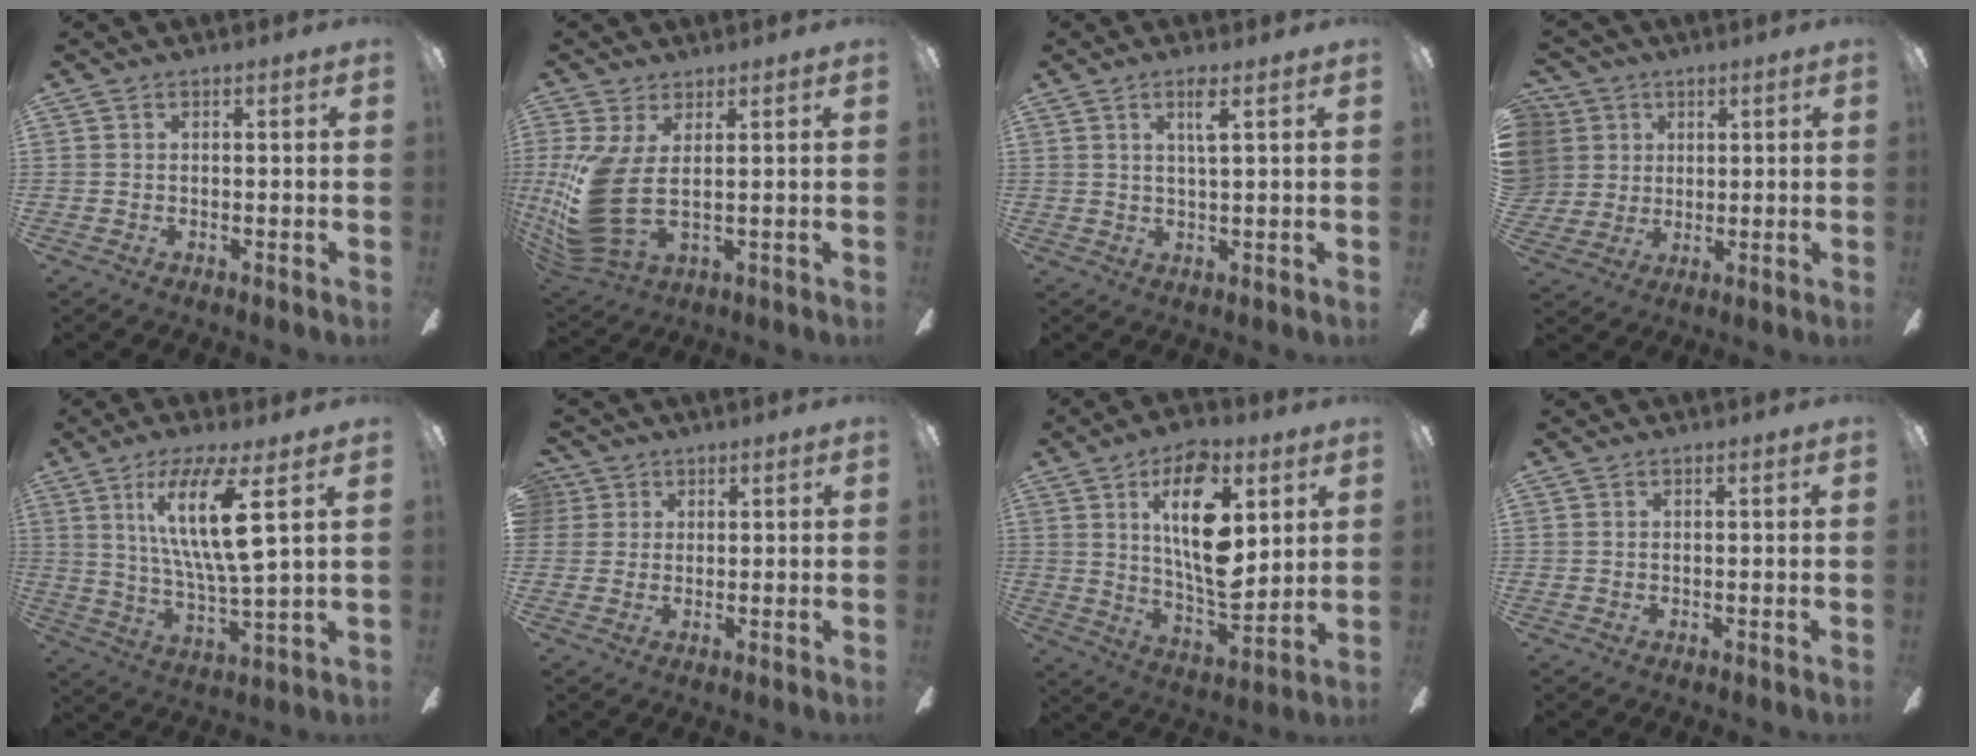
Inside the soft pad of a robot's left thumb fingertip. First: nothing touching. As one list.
[{"total": 13.9, "force": [1.0, 6.3, 12.4], "torque": [-0.273, -0.026, 0.025]}, {"total": 3.9, "force": [2.1, 0.5, 3.3], "torque": [-0.064, -0.002, 0.032]}, {"total": 7.9, "force": [2.3, 7.4, 1.0], "torque": [-0.044, -0.003, 0.049]}, {"total": 15.9, "force": [6.8, 3.0, 14.1], "torque": [-0.283, -0.014, 0.099]}, {"total": 3.4, "force": [1.5, 3.0, 0.3], "torque": [-0.008, 0.008, 0.027]}, {"total": 19.5, "force": [7.3, 8.9, 15.7], "torque": [-0.276, -0.032, 0.115]}, {"total": 0.0}]